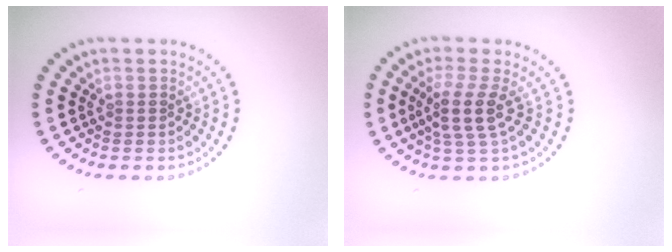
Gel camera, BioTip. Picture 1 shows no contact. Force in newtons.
{"total": 3.0, "press": 2.2, "slide": 2.0}